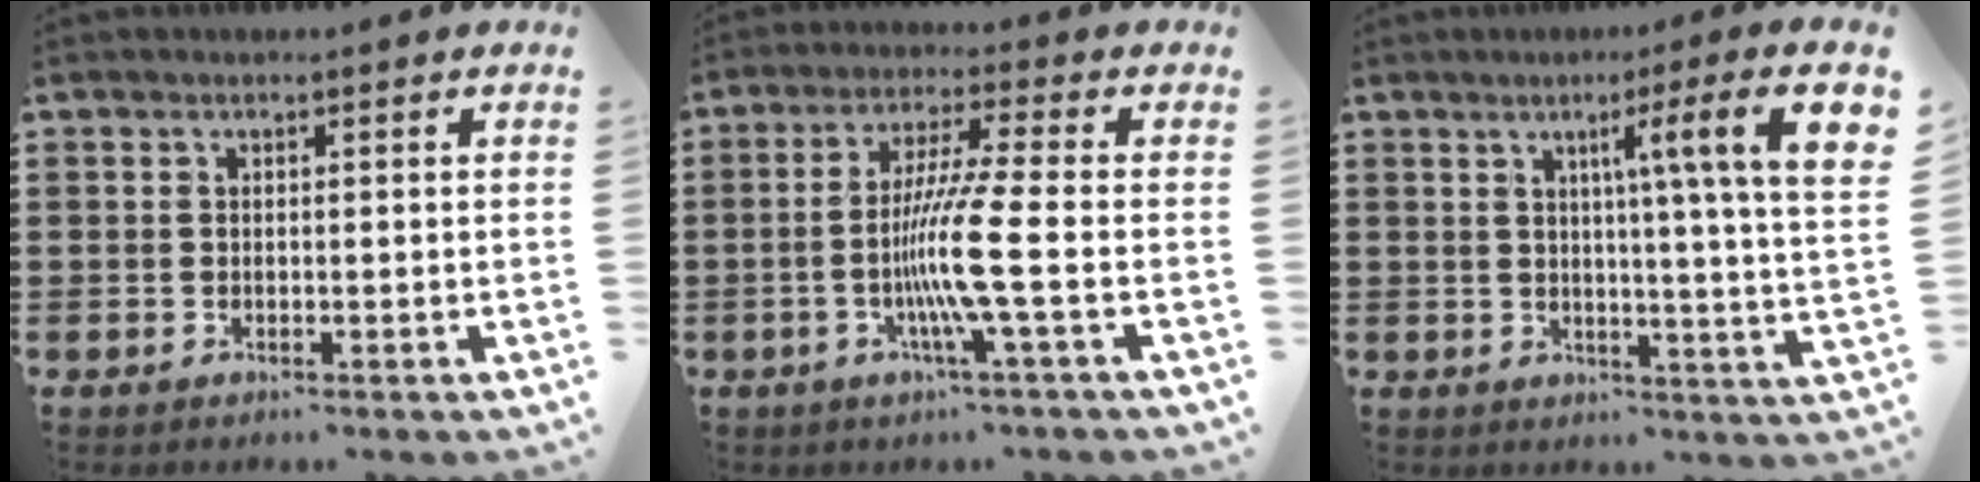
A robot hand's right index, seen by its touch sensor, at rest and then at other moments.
{"total": 9.3, "force": [-2.2, -0.8, 9.0], "torque": [-0.176, -0.018, -0.049]}
{"total": 9.7, "force": [3.9, -0.7, 8.8], "torque": [-0.144, -0.020, 0.052]}